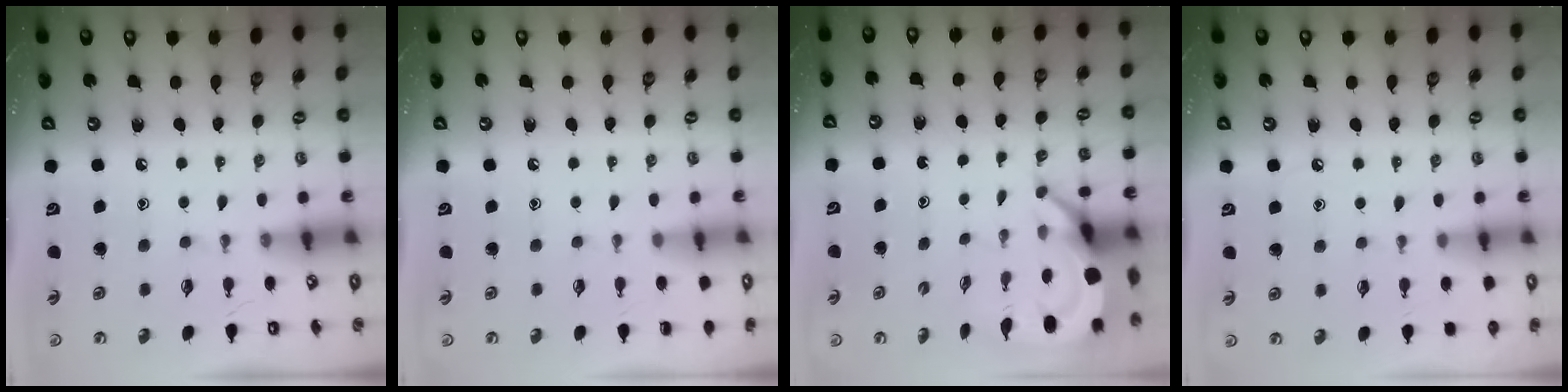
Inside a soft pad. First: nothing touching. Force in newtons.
{"total": 0.0}
{"total": 5.4, "press": 5.3, "slide": 0.8}
{"total": 5.3, "press": 5.2, "slide": 0.7}